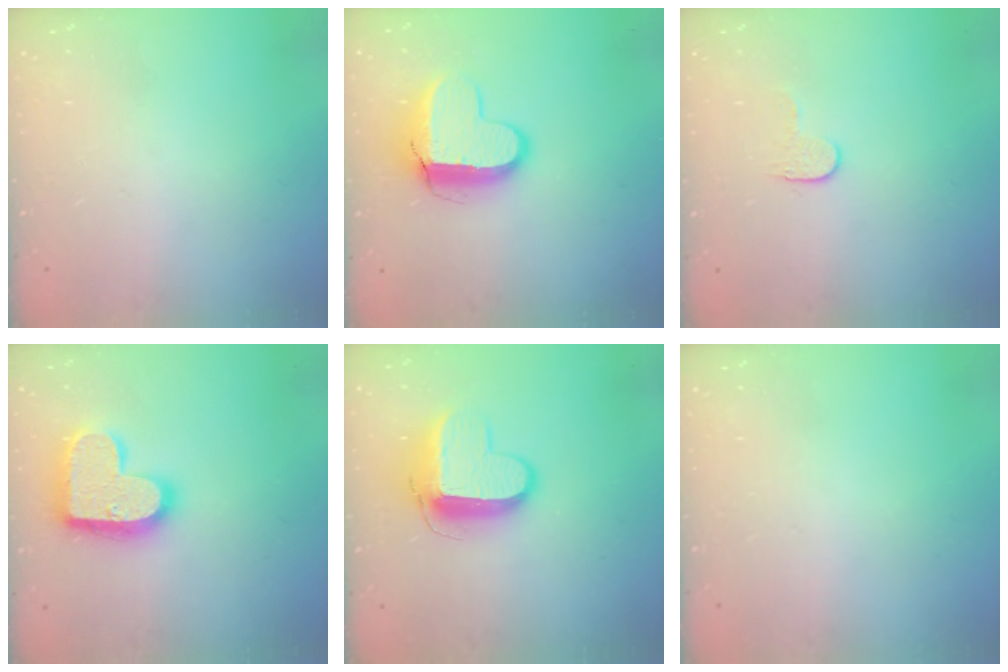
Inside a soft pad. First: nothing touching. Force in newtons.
{"total": 10.5, "press": 10.4, "slide": 0.8}
{"total": 3.5, "press": 3.5, "slide": 0.4}
{"total": 17.8, "press": 17.7, "slide": 1.1}
{"total": 11.1, "press": 11.1, "slide": 1.0}
{"total": 0.0}